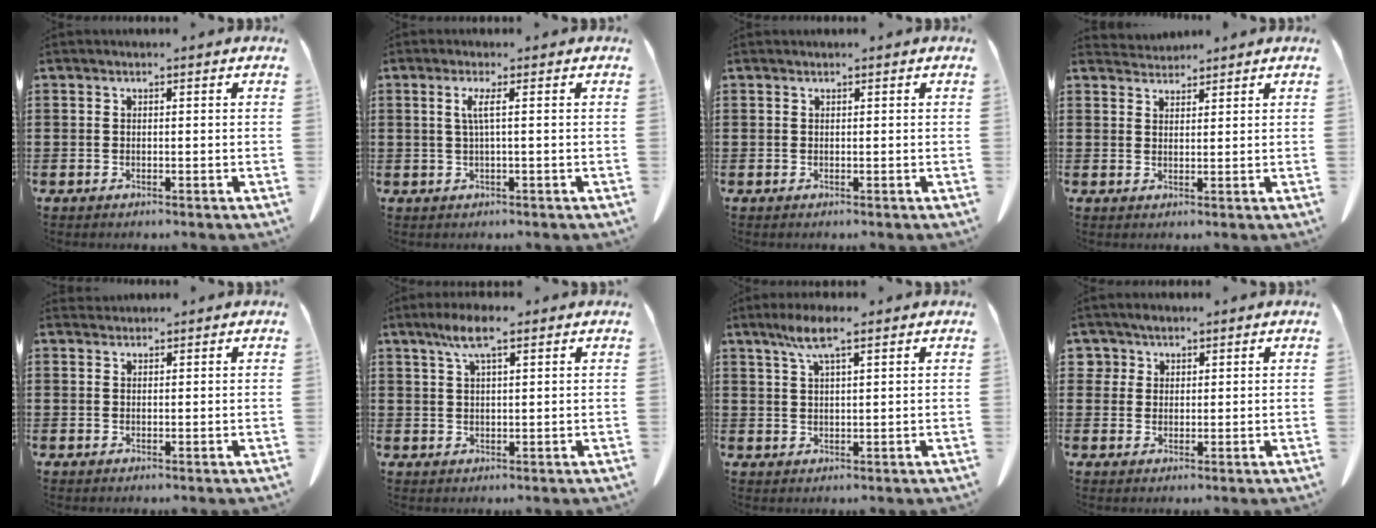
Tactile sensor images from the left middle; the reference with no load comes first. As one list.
[{"total": 2.4, "force": [0.2, -0.3, 2.4], "torque": [-0.048, -0.004, 0.002]}, {"total": 0.0}, {"total": 2.2, "force": [2.2, 0.3, -0.3], "torque": [0.000, -0.006, 0.043]}, {"total": 0.9, "force": [0.8, 0.2, -0.1], "torque": [-0.001, -0.002, 0.018]}, {"total": 5.3, "force": [3.0, 1.0, 4.3], "torque": [-0.090, 0.006, 0.052]}, {"total": 5.2, "force": [3.1, 0.8, 4.1], "torque": [-0.089, 0.006, 0.054]}, {"total": 2.6, "force": [1.8, 1.7, 0.5], "torque": [-0.019, 0.006, 0.036]}]